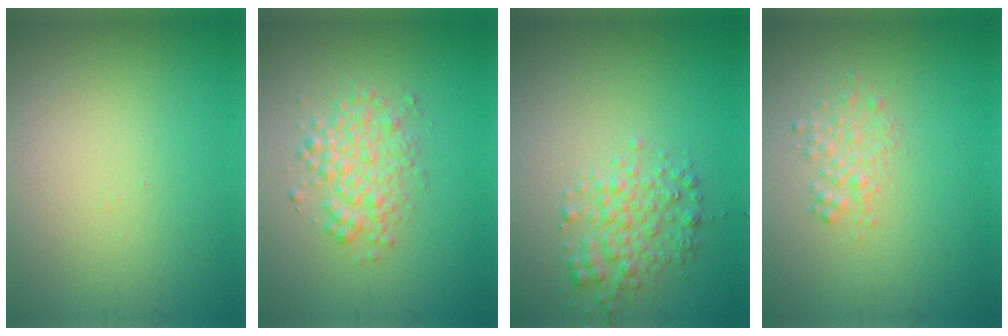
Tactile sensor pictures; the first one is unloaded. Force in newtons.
{"total": 3.0, "press": 3.0, "slide": 0.1}
{"total": 2.9, "press": 2.9, "slide": 0.1}
{"total": 1.6, "press": 1.6, "slide": 0.1}